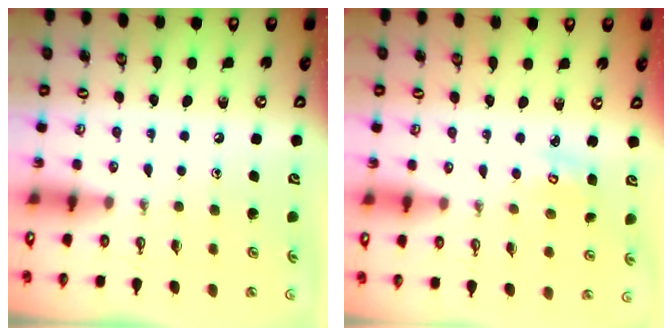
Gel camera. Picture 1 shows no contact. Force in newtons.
{"total": 3.1, "press": 3.1, "slide": 0.2}